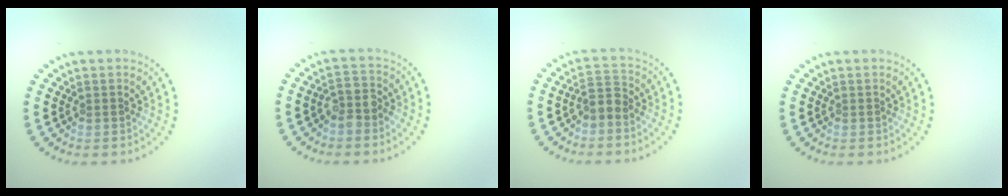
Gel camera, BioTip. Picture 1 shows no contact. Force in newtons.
{"total": 2.4, "press": 2.1, "slide": 1.2}
{"total": 1.8, "press": 1.5, "slide": 1.0}
{"total": 0.0}